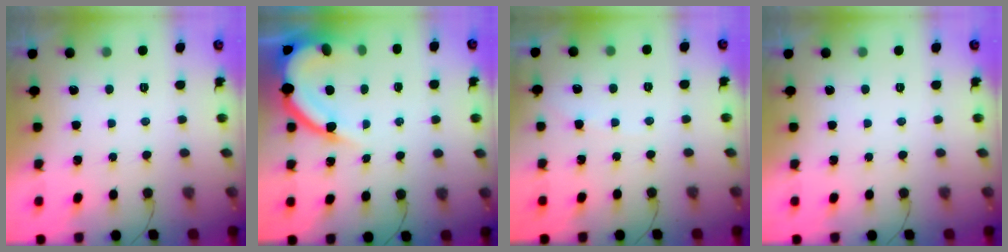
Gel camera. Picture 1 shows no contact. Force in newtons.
{"total": 12.7, "press": 12.7, "slide": 1.1}
{"total": 3.4, "press": 3.4, "slide": 0.5}
{"total": 0.0}